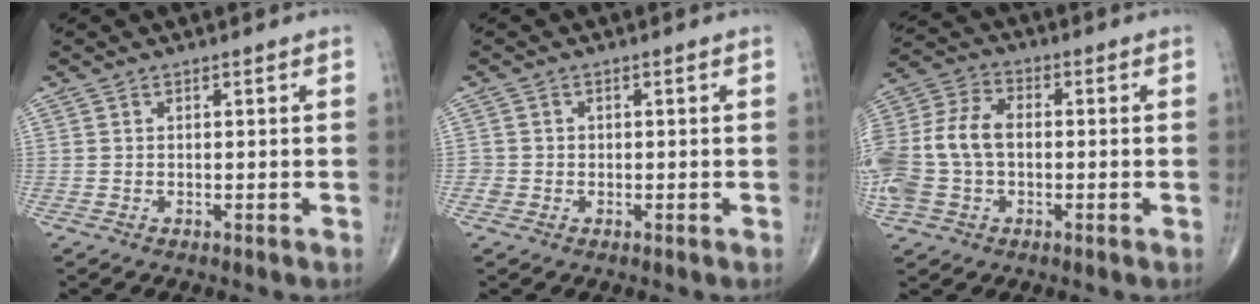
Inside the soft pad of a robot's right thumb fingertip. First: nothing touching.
{"total": 1.5, "force": [-0.3, 1.4, 0.0], "torque": [0.013, 0.008, -0.009]}
{"total": 14.2, "force": [-1.0, 9.7, 10.3], "torque": [-0.232, 0.033, -0.020]}